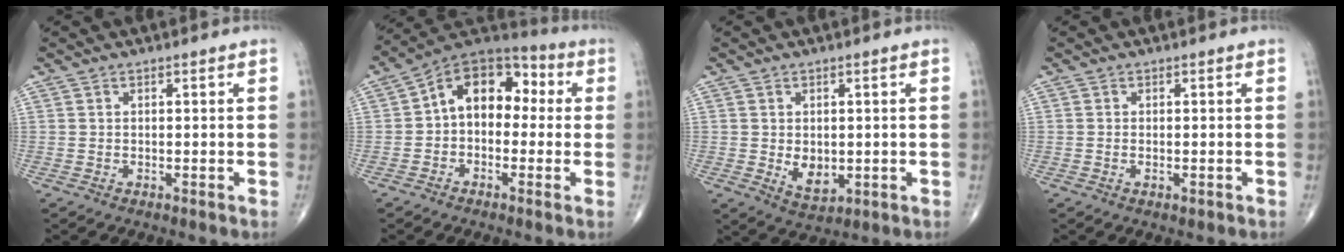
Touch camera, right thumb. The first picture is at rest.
{"total": 12.6, "force": [0.7, 8.6, 9.1], "torque": [-0.099, 0.045, -0.009]}
{"total": 5.1, "force": [-0.4, 3.4, 3.7], "torque": [-0.045, -0.011, 0.007]}
{"total": 1.1, "force": [-0.3, 0.5, 0.9], "torque": [-0.017, 0.000, -0.003]}